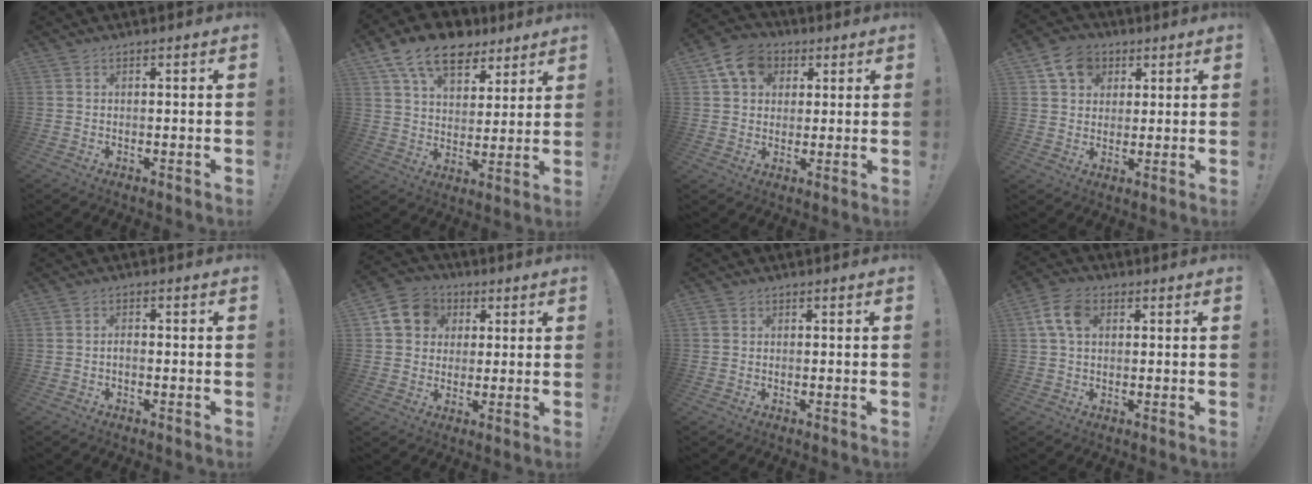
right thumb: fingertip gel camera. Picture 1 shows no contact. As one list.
[{"total": 15.1, "force": [9.2, 8.9, 8.0], "torque": [-0.136, -0.049, 0.171]}, {"total": 11.1, "force": [4.1, 9.0, 4.9], "torque": [-0.071, -0.008, 0.083]}, {"total": 9.6, "force": [4.1, 7.9, 3.5], "torque": [-0.050, -0.015, 0.083]}, {"total": 1.4, "force": [-0.8, 0.4, 1.0], "torque": [-0.015, 0.003, -0.015]}, {"total": 11.4, "force": [3.2, 10.0, 4.4], "torque": [-0.059, 0.000, 0.069]}, {"total": 0.9, "force": [0.2, 0.8, 0.4], "torque": [-0.006, 0.003, 0.004]}, {"total": 8.1, "force": [1.9, 5.3, 5.8], "torque": [-0.114, 0.010, 0.037]}]